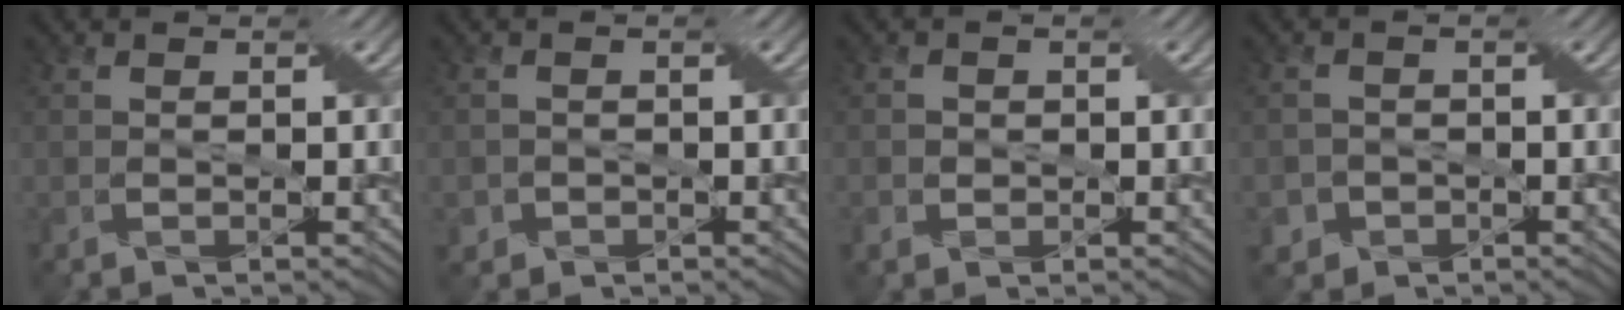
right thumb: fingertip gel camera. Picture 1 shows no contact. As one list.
[{"total": 1.4, "force": [-0.6, 1.3, 0.1], "torque": [0.001, -0.003, -0.011]}, {"total": 1.4, "force": [-0.2, 1.4, 0.1], "torque": [0.004, 0.001, -0.005]}, {"total": 2.5, "force": [-1.3, 2.1, 0.3], "torque": [-0.003, 0.001, -0.025]}]